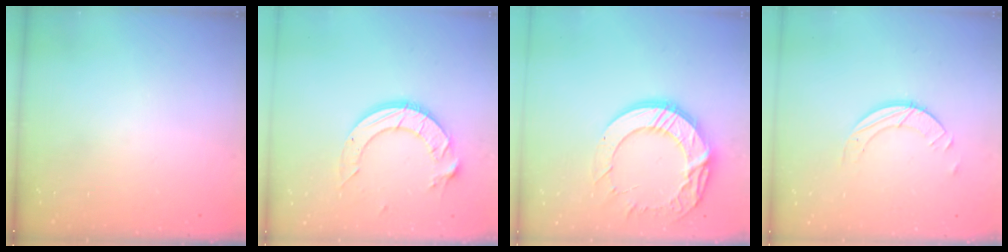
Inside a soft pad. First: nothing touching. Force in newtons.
{"total": 12.9, "press": 12.8, "slide": 1.4}
{"total": 17.6, "press": 17.5, "slide": 1.5}
{"total": 3.4, "press": 3.4, "slide": 0.3}